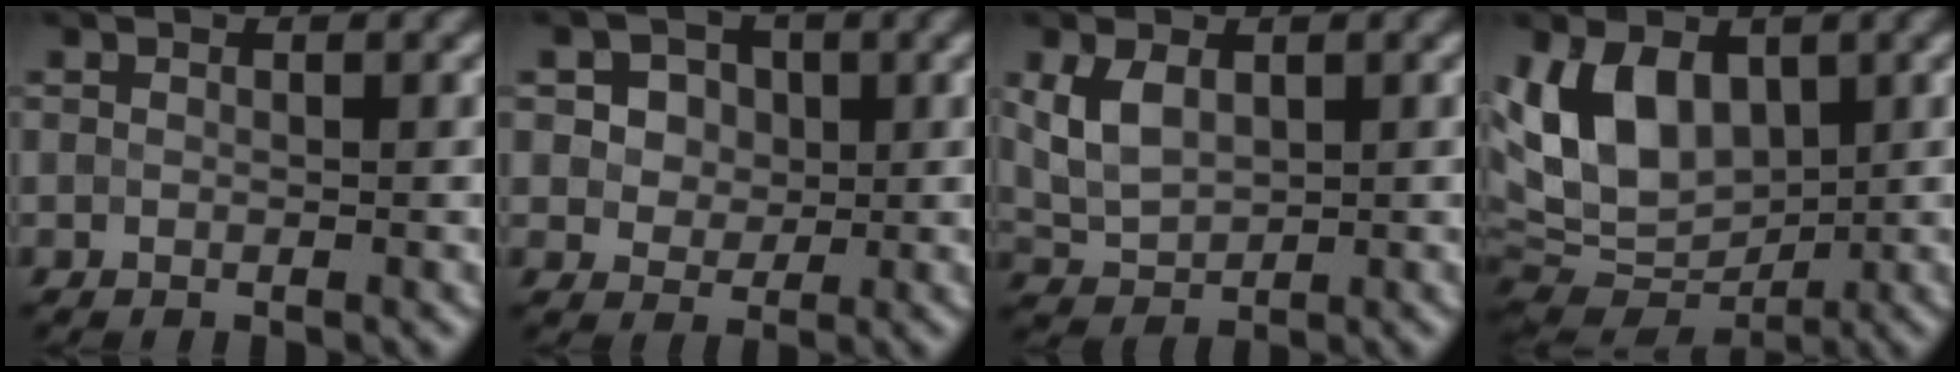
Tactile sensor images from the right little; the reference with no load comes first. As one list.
[{"total": 5.1, "force": [2.0, 4.1, 2.4], "torque": [-0.043, 0.014, 0.026]}, {"total": 3.5, "force": [1.1, 2.2, 2.5], "torque": [-0.060, 0.005, 0.025]}, {"total": 8.8, "force": [2.2, 5.8, 6.2], "torque": [-0.124, 0.006, 0.029]}]